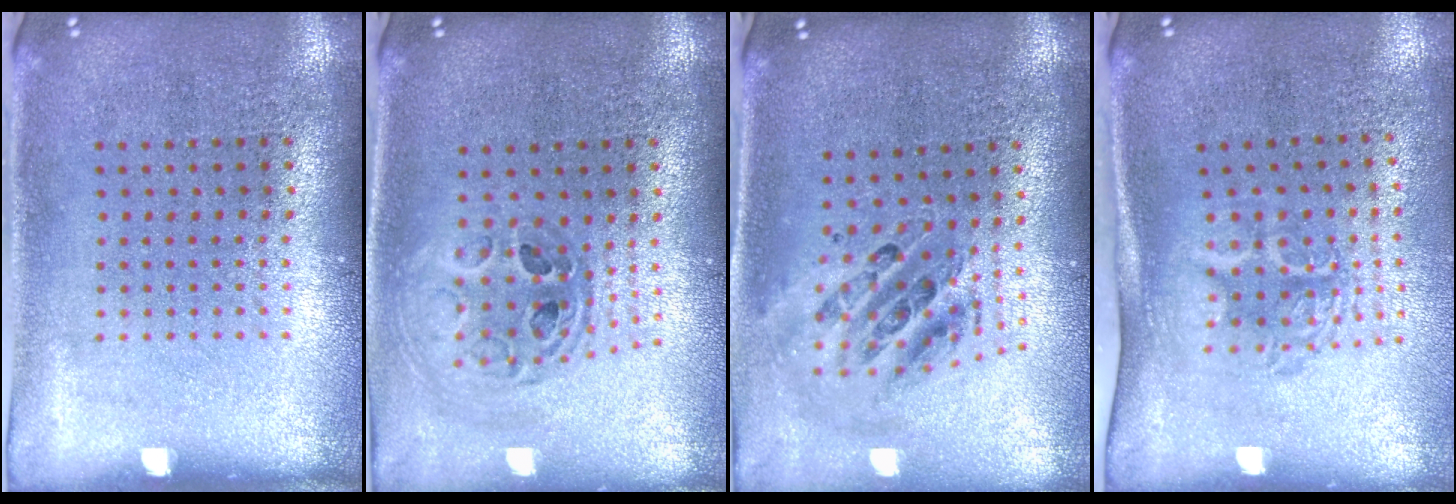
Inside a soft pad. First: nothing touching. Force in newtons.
{"total": 1.0, "press": 0.9, "slide": 0.3}
{"total": 1.1, "press": 1.0, "slide": 0.4}
{"total": 1.7, "press": 1.3, "slide": 1.2}